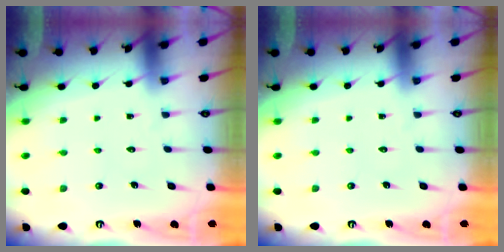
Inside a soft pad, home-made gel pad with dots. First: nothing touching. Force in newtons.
{"total": 0.0}